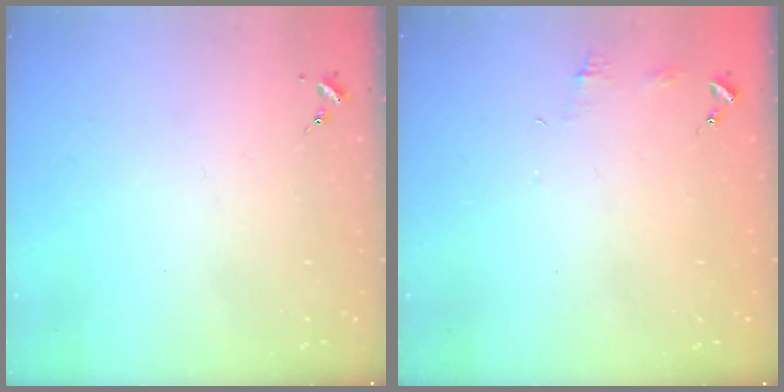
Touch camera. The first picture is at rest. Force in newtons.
{"total": 4.5, "press": 4.5, "slide": 0.5}